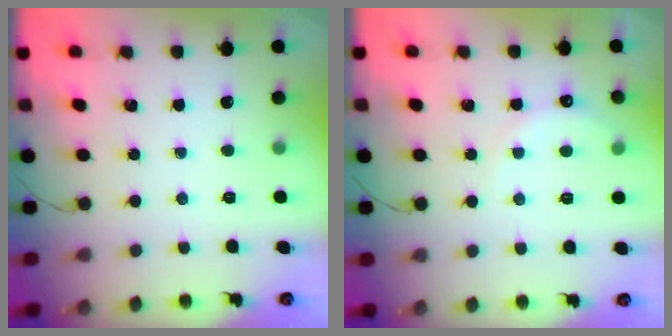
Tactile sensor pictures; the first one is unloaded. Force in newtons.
{"total": 7.2, "press": 7.0, "slide": 1.6}